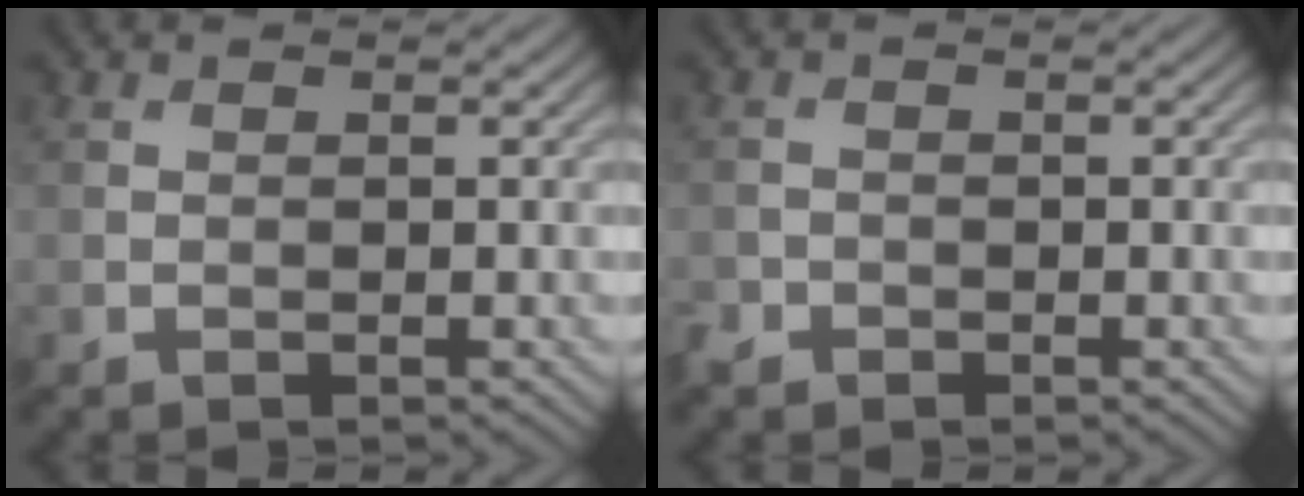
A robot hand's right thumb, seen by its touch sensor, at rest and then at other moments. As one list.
[{"total": 1.4, "force": [-1.1, 0.9, 0.2], "torque": [-0.008, -0.003, -0.028]}]